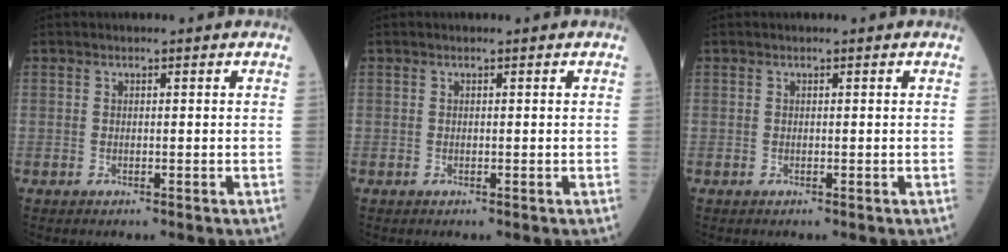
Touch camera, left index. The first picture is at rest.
{"total": 0.8, "force": [-0.8, -0.1, -0.2], "torque": [0.002, -0.007, -0.012]}
{"total": 0.0}